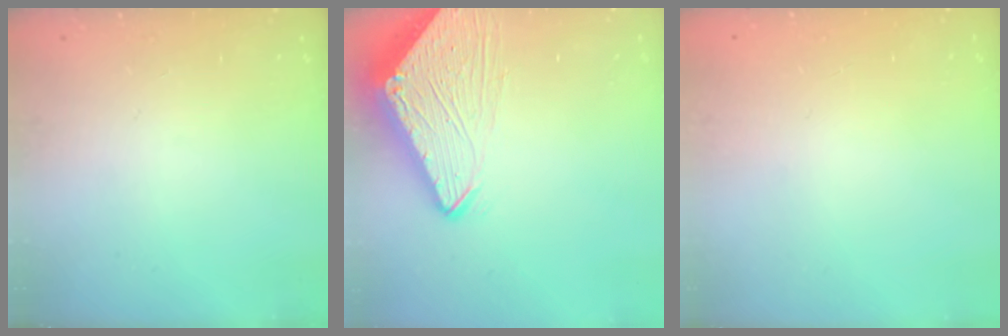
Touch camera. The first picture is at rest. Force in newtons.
{"total": 8.0, "press": 8.0, "slide": 0.7}
{"total": 0.7, "press": 0.3, "slide": 0.7}